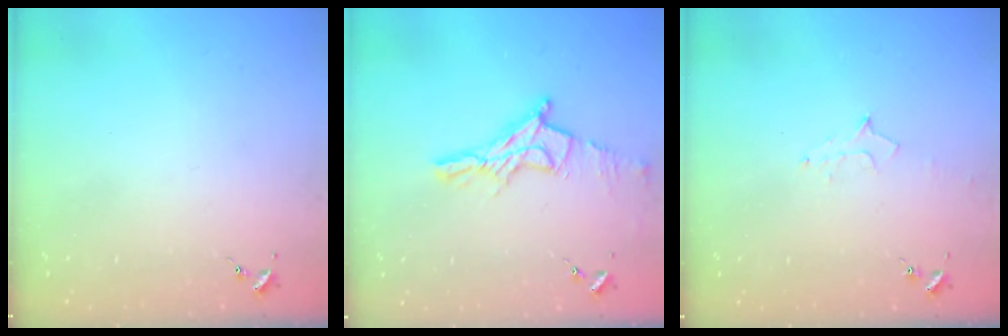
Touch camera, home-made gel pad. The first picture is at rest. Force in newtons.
{"total": 14.5, "press": 14.4, "slide": 1.0}
{"total": 7.4, "press": 7.3, "slide": 1.1}